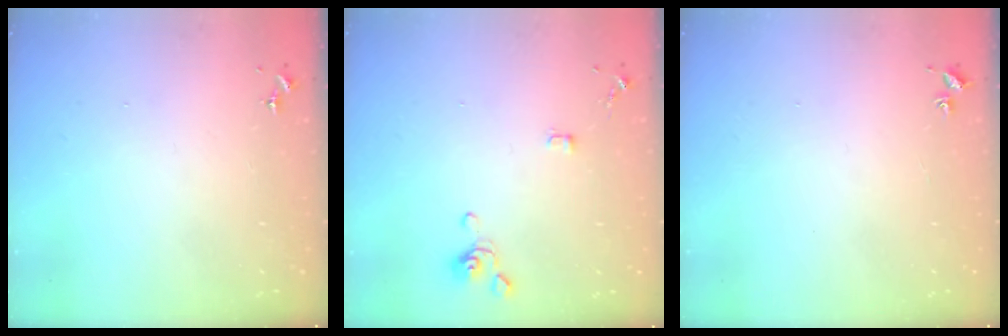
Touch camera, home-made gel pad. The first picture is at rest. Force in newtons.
{"total": 3.8, "press": 3.7, "slide": 0.9}
{"total": 1.9, "press": 1.9, "slide": 0.2}